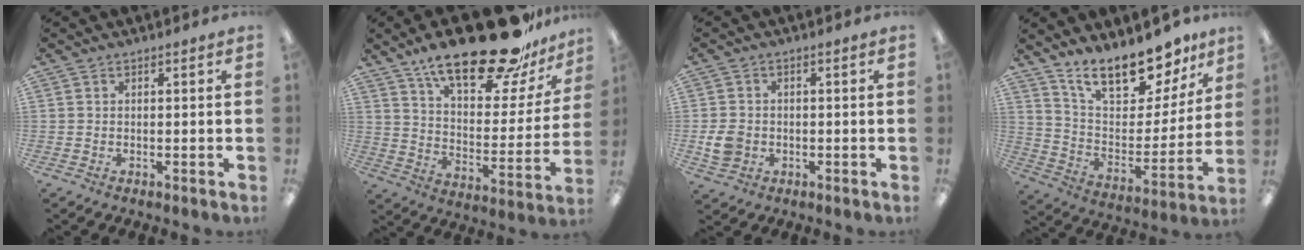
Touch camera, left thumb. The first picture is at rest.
{"total": 25.6, "force": [18.9, 8.7, 15.0], "torque": [-0.223, -0.123, 0.313]}
{"total": 5.0, "force": [-0.8, 4.2, 2.6], "torque": [-0.048, 0.002, -0.015]}
{"total": 19.3, "force": [15.4, 7.4, 9.1], "torque": [-0.153, -0.104, 0.269]}